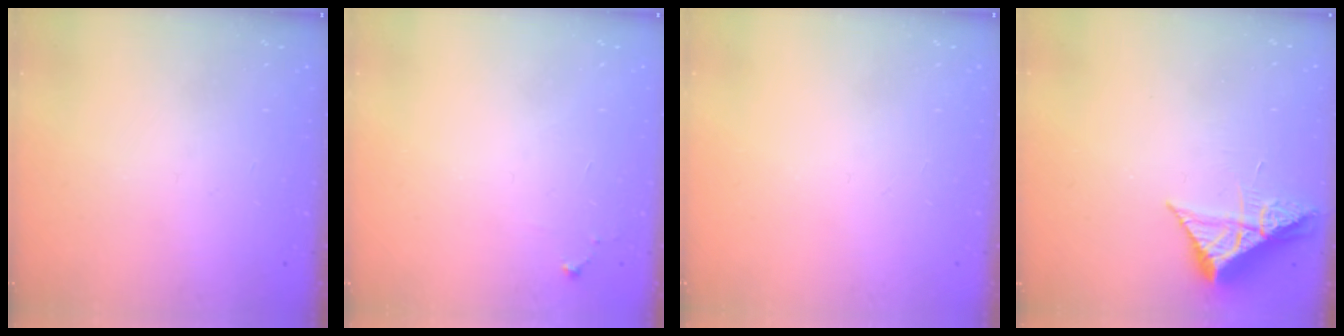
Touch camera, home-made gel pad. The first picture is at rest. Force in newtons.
{"total": 4.9, "press": 4.9, "slide": 0.7}
{"total": 0.0}
{"total": 7.0, "press": 7.0, "slide": 0.3}